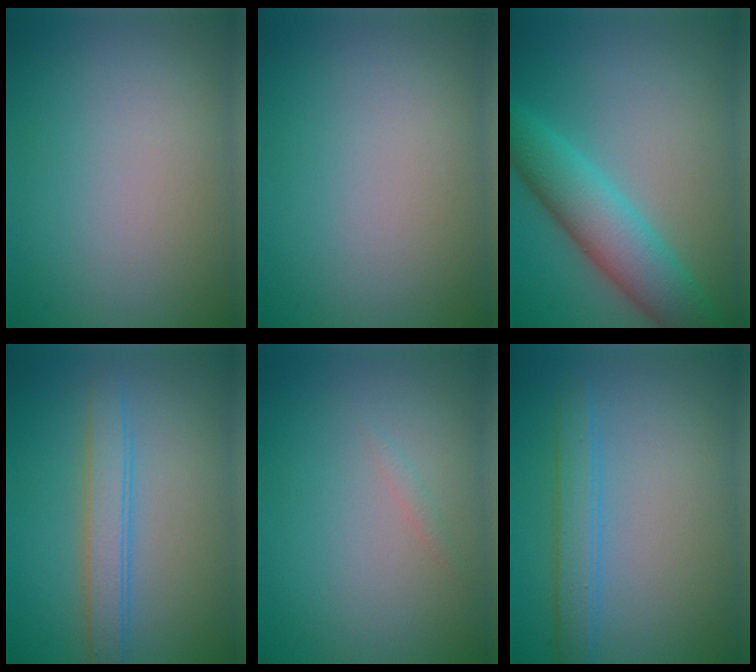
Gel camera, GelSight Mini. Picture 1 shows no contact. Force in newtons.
{"total": 0.0}
{"total": 6.1, "press": 6.1, "slide": 0.1}
{"total": 3.0, "press": 2.9, "slide": 0.2}
{"total": 0.6, "press": 0.6, "slide": 0.1}
{"total": 2.0, "press": 2.0, "slide": 0.1}